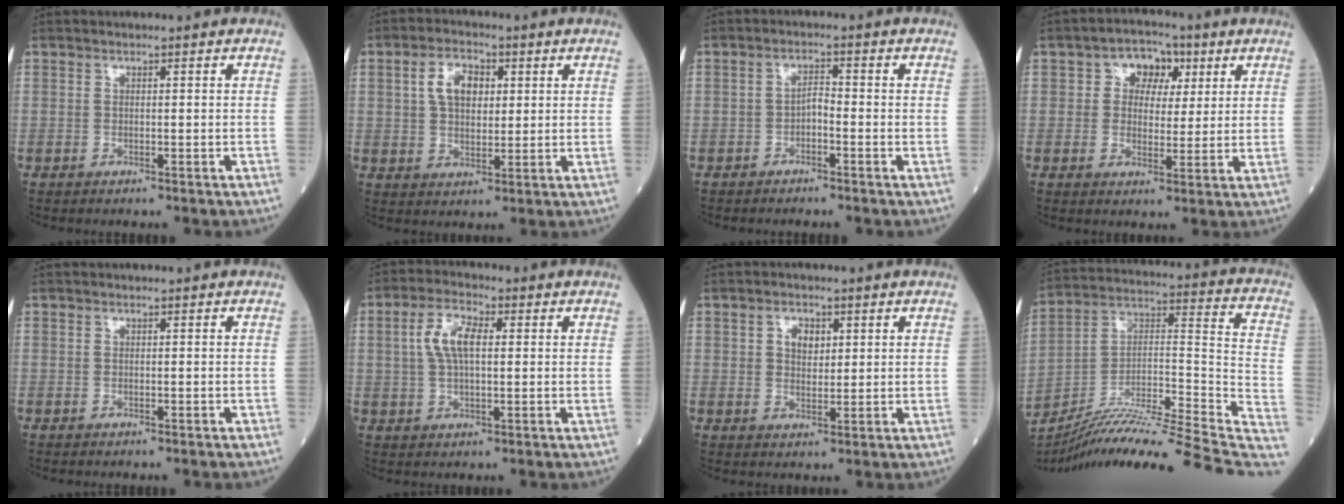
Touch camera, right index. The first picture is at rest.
{"total": 6.4, "force": [1.9, 3.7, 4.8], "torque": [-0.091, 0.015, 0.037]}
{"total": 1.9, "force": [-1.1, 0.6, 1.4], "torque": [-0.019, 0.006, -0.022]}
{"total": 6.1, "force": [2.3, 4.6, 3.4], "torque": [-0.041, 0.021, 0.034]}
{"total": 0.0}
{"total": 6.5, "force": [1.4, 2.4, 5.8], "torque": [-0.124, 0.012, 0.027]}
{"total": 3.3, "force": [1.2, 2.1, 2.2], "torque": [-0.036, 0.005, 0.022]}
{"total": 28.6, "force": [-23.9, 0.5, 15.7], "torque": [-0.192, 0.010, -0.367]}